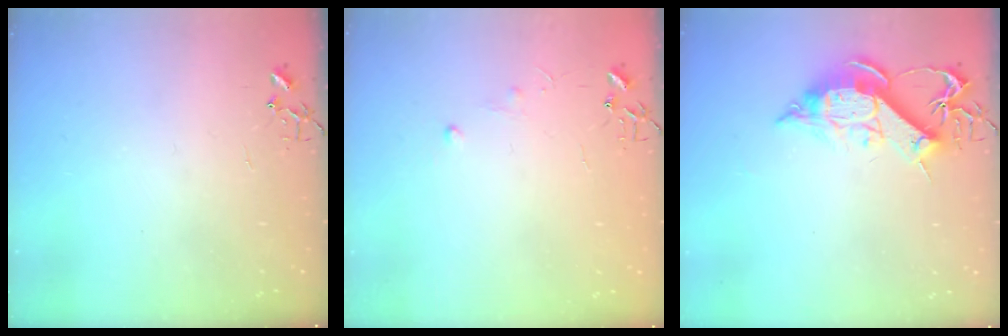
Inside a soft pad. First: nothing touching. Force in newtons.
{"total": 4.0, "press": 4.0, "slide": 0.5}
{"total": 12.3, "press": 12.2, "slide": 1.2}